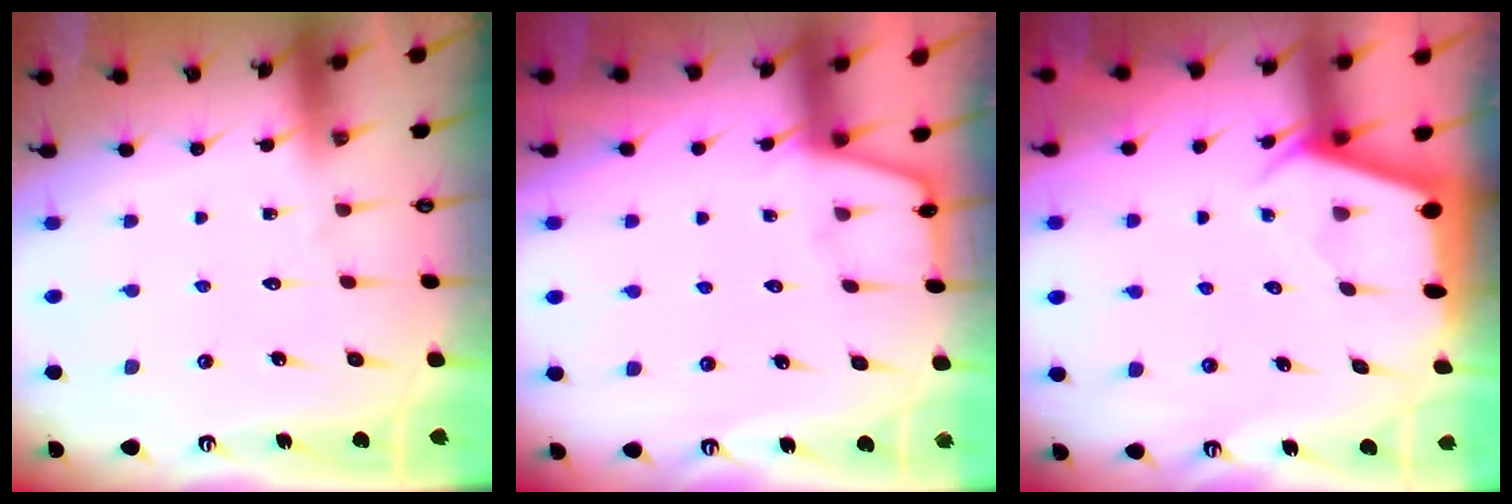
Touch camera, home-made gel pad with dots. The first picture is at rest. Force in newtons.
{"total": 2.3, "press": 2.3, "slide": 0.4}
{"total": 2.4, "press": 2.4, "slide": 0.3}